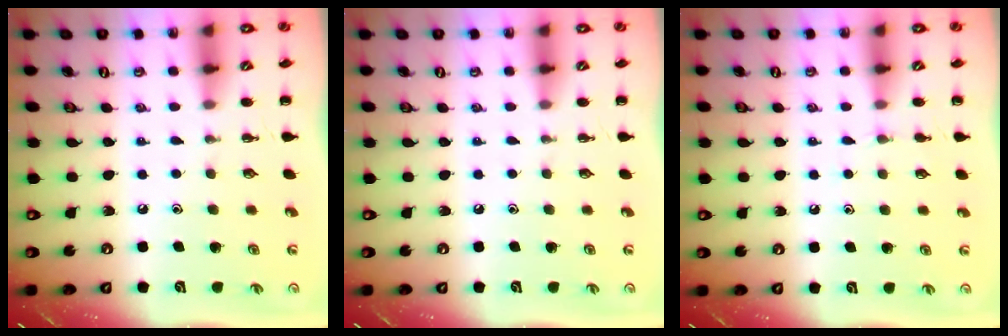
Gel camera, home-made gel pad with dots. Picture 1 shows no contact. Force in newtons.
{"total": 0.0}
{"total": 3.9, "press": 3.7, "slide": 1.4}